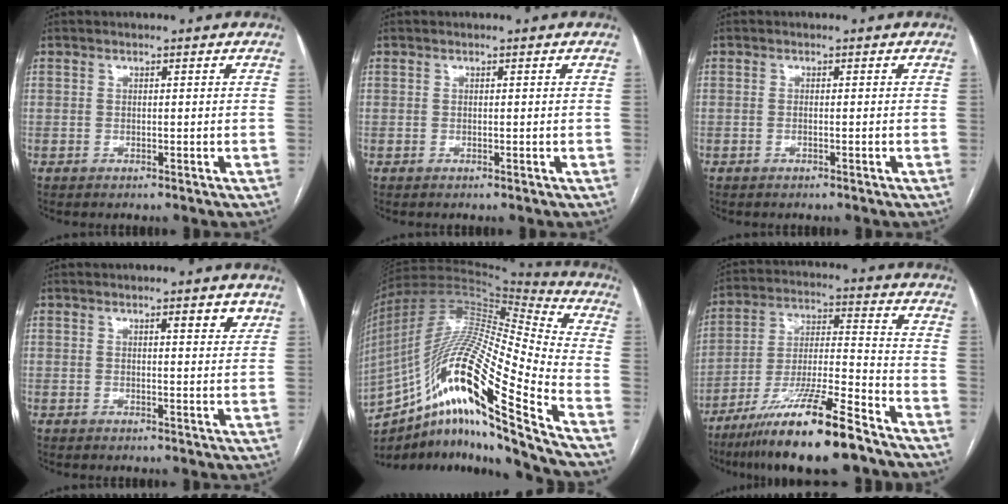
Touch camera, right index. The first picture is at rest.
{"total": 0.0}
{"total": 0.5, "force": [-0.2, 0.0, 0.5], "torque": [-0.010, -0.001, 0.000]}
{"total": 3.1, "force": [1.9, 0.6, 2.3], "torque": [-0.027, -0.008, 0.024]}
{"total": 25.8, "force": [-14.0, 1.2, 21.6], "torque": [-0.405, -0.012, -0.253]}
{"total": 17.2, "force": [-12.2, 1.3, 12.1], "torque": [-0.222, -0.027, -0.217]}